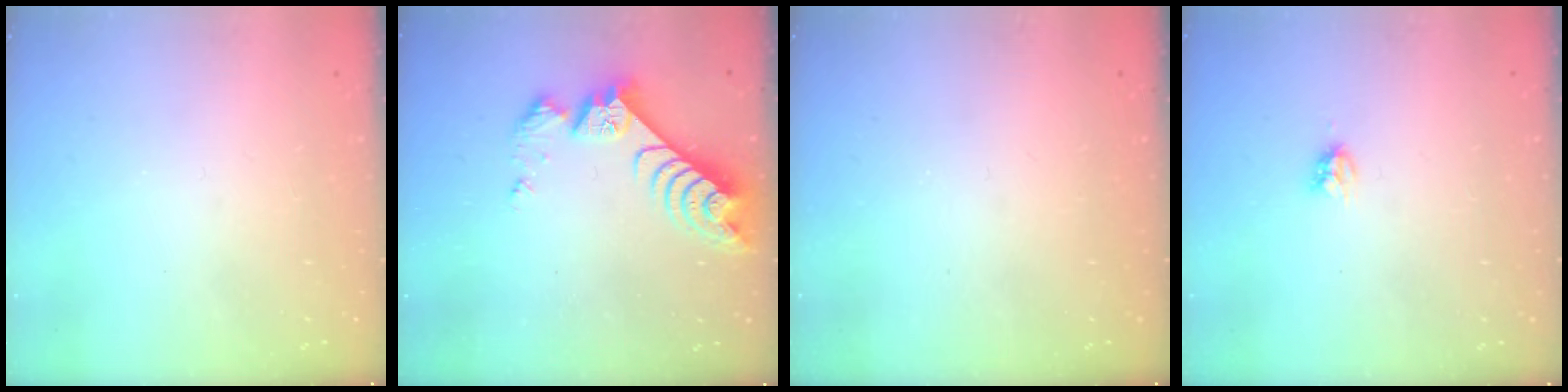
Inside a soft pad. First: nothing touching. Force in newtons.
{"total": 8.3, "press": 8.3, "slide": 0.8}
{"total": 0.0}
{"total": 3.9, "press": 3.9, "slide": 0.4}